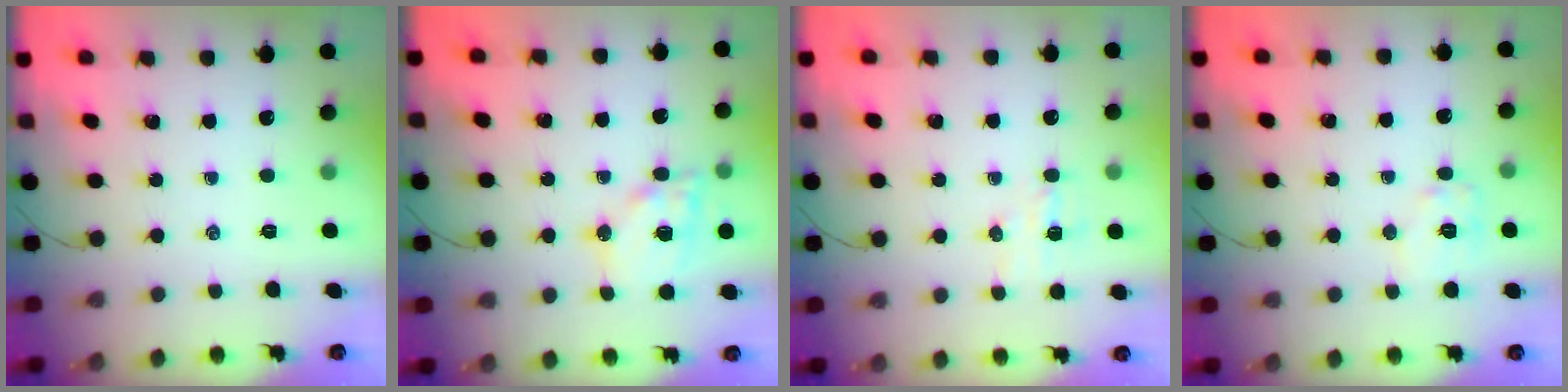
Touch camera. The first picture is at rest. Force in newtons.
{"total": 13.9, "press": 13.6, "slide": 2.9}
{"total": 4.7, "press": 4.5, "slide": 1.1}
{"total": 8.1, "press": 8.0, "slide": 0.5}